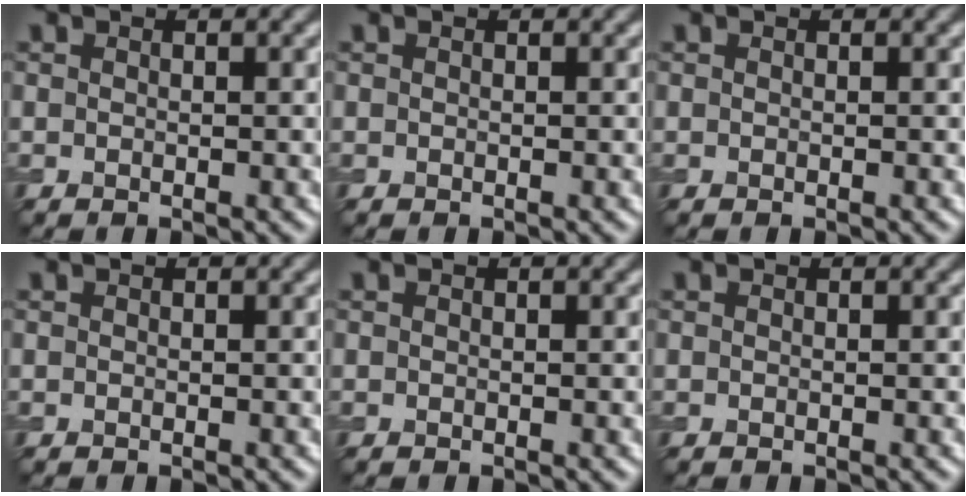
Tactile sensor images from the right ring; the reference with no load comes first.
{"total": 0.0}
{"total": 0.0}
{"total": 0.0}
{"total": 0.0}
{"total": 0.0}